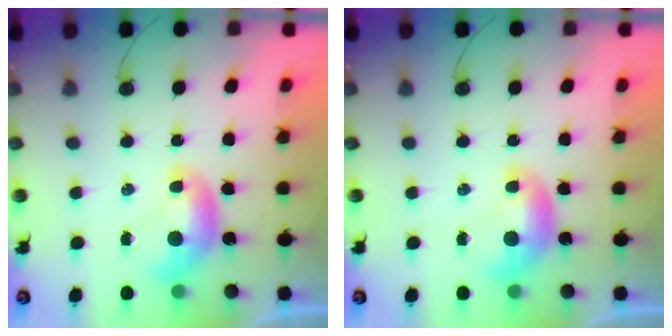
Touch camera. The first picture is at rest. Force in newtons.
{"total": 0.0}